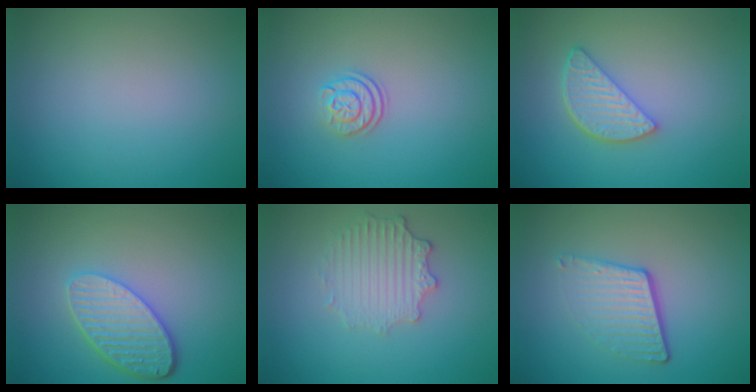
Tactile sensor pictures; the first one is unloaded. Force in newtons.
{"total": 2.4, "press": 1.8, "slide": 1.5}
{"total": 3.6, "press": 3.0, "slide": 2.0}
{"total": 4.8, "press": 3.9, "slide": 2.8}
{"total": 2.6, "press": 2.5, "slide": 0.9}
{"total": 4.0, "press": 2.6, "slide": 3.0}